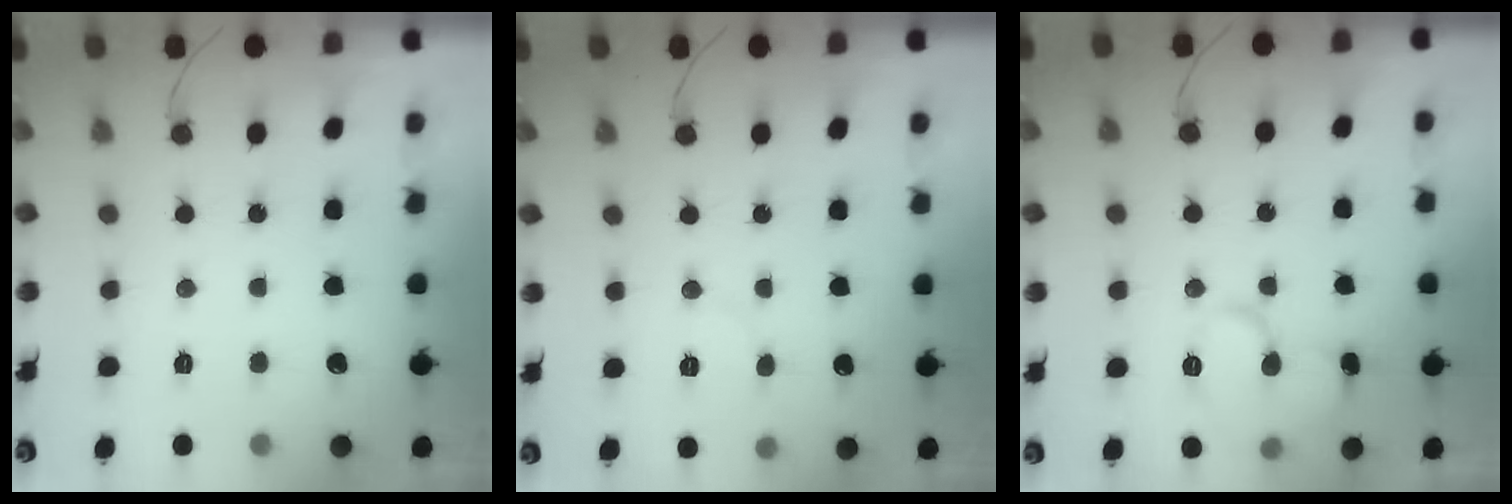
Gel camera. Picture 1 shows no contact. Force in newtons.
{"total": 4.3, "press": 4.3, "slide": 0.5}
{"total": 10.1, "press": 10.1, "slide": 1.1}